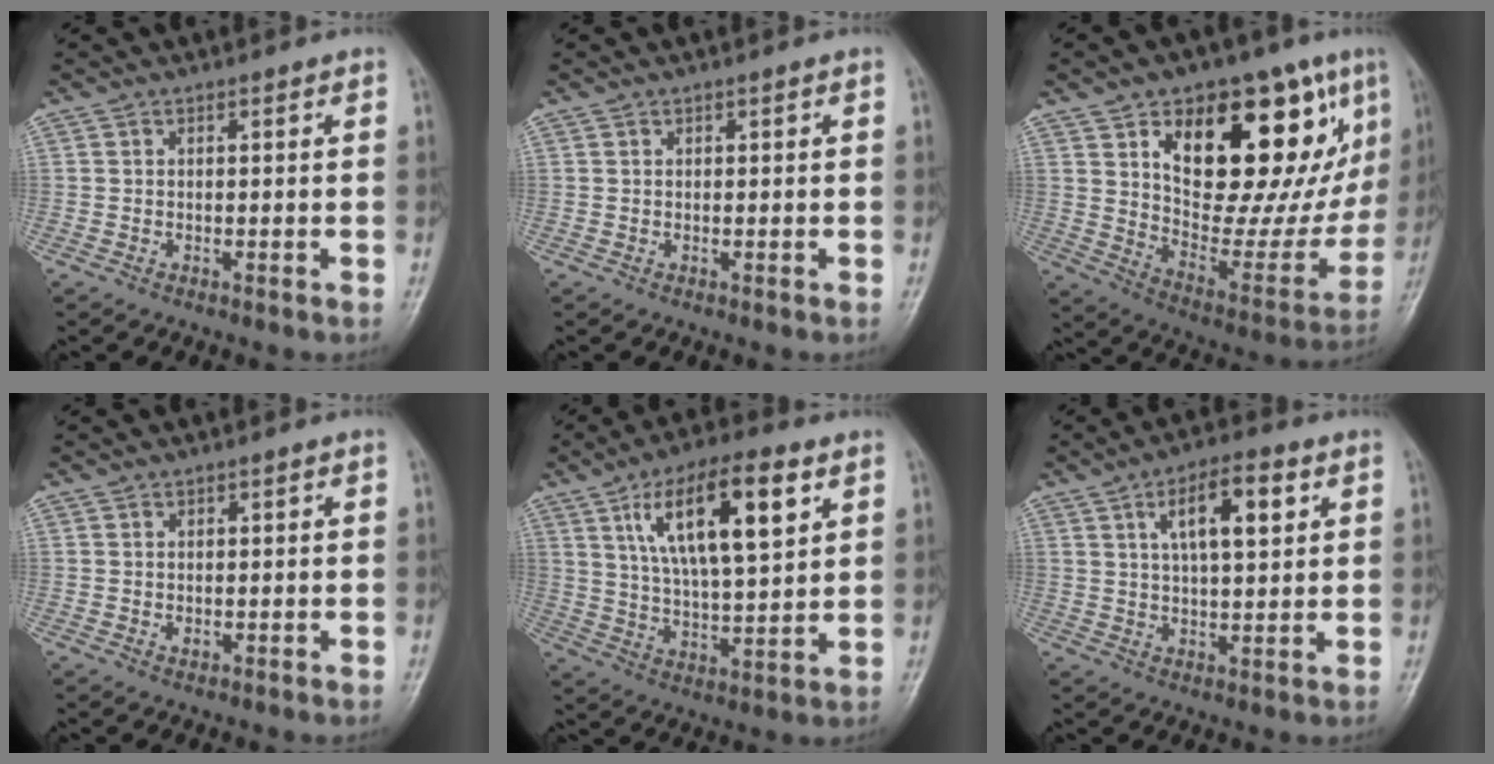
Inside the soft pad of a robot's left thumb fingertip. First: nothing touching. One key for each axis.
{"total": 0.0}
{"total": 29.5, "fx": 11.2, "fy": 13.8, "fz": 23.6, "tx": -0.292, "ty": -0.013, "tz": 0.185}
{"total": 1.1, "fx": 0.1, "fy": 0.9, "fz": 0.7, "tx": -0.008, "ty": 0.000, "tz": 0.004}
{"total": 17.2, "fx": 7.2, "fy": 6.1, "fz": 14.4, "tx": -0.228, "ty": -0.018, "tz": 0.126}
{"total": 10.2, "fx": 3.9, "fy": 4.0, "fz": 8.6, "tx": -0.124, "ty": -0.006, "tz": 0.063}